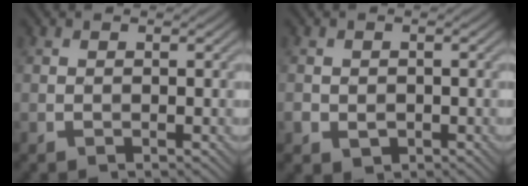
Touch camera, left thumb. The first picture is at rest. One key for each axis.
{"total": 2.0, "fx": -0.7, "fy": 1.7, "fz": 1.0, "tx": -0.024, "ty": -0.011, "tz": -0.012}